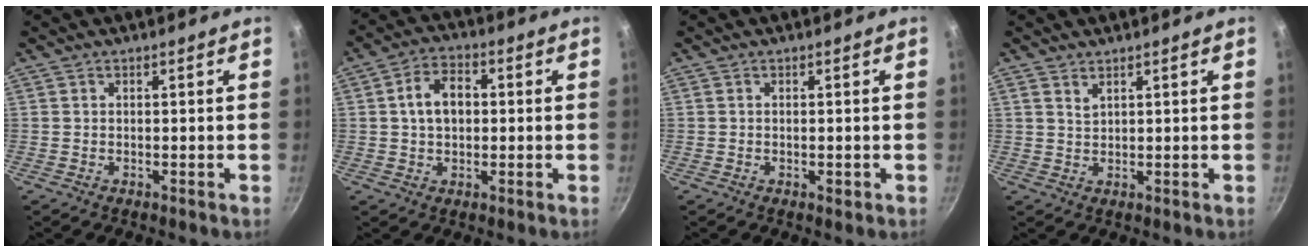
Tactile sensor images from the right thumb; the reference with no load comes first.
{"total": 7.6, "force": [0.7, 5.2, 5.5], "torque": [-0.075, 0.017, 0.006]}
{"total": 1.0, "force": [-0.3, 0.5, 0.8], "torque": [-0.012, 0.001, -0.003]}
{"total": 1.8, "force": [1.2, 0.9, 1.0], "torque": [-0.017, -0.004, 0.024]}